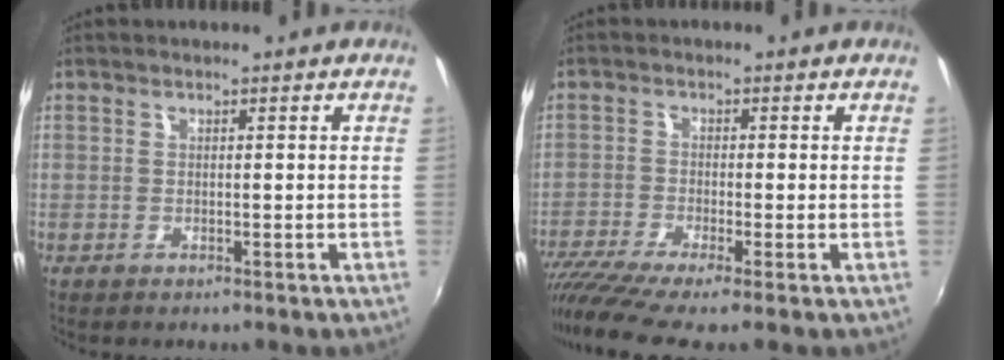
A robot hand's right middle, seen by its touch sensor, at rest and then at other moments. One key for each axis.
{"total": 8.9, "fx": -7.0, "fy": 0.0, "fz": 5.6, "tx": -0.133, "ty": -0.045, "tz": -0.127}